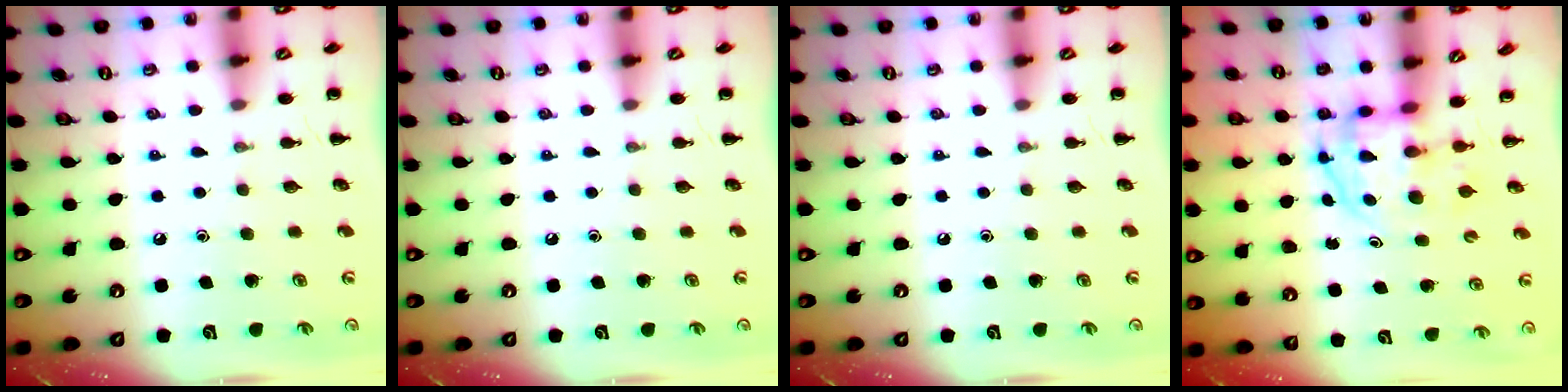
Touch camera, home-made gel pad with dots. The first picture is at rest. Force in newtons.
{"total": 0.0}
{"total": 0.0}
{"total": 3.3, "press": 3.3, "slide": 0.5}